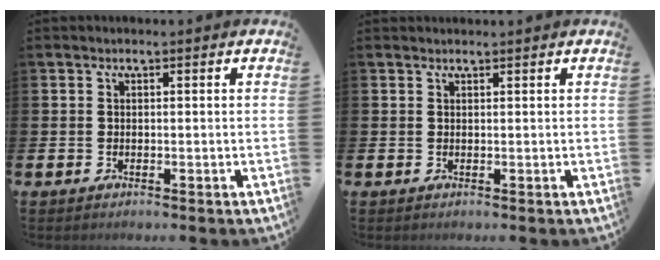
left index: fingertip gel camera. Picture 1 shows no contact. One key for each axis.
{"total": 0.7, "fx": 0.7, "fy": -0.1, "fz": -0.1, "tx": 0.015, "ty": -0.007, "tz": 0.010}